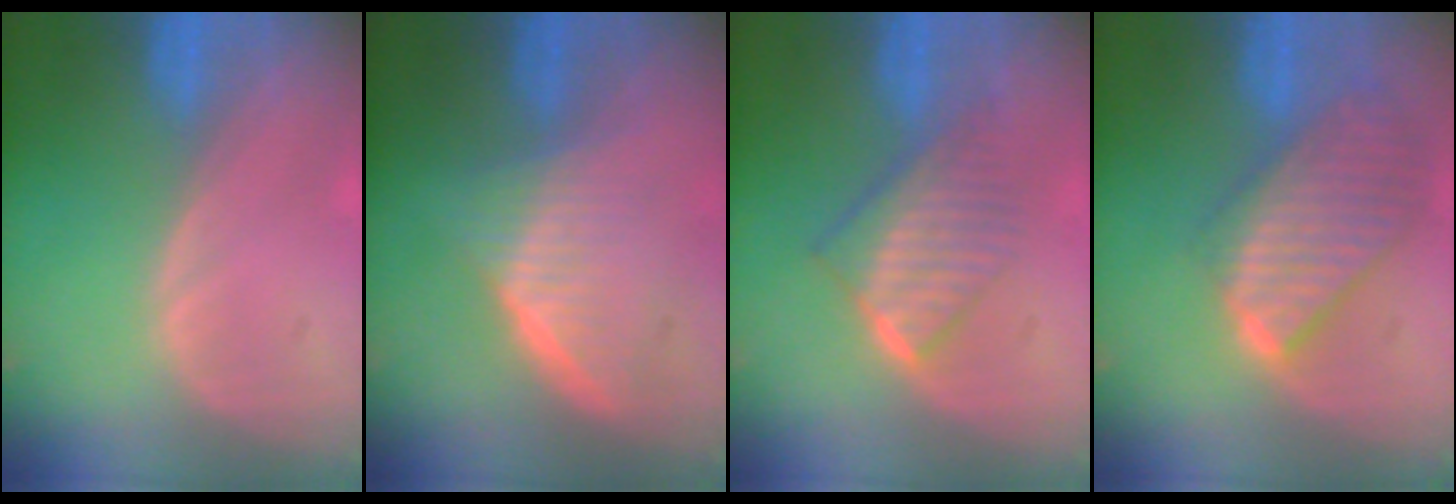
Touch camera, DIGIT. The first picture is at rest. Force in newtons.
{"total": 6.5, "press": 5.9, "slide": 2.7}
{"total": 6.6, "press": 6.0, "slide": 2.9}
{"total": 9.7, "press": 8.4, "slide": 4.9}